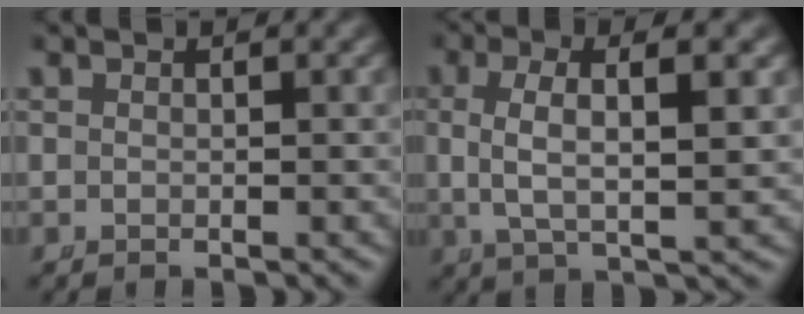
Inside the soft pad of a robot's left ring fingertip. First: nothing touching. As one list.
[{"total": 5.3, "force": [1.2, 1.6, 5.0], "torque": [-0.102, -0.002, 0.030]}]